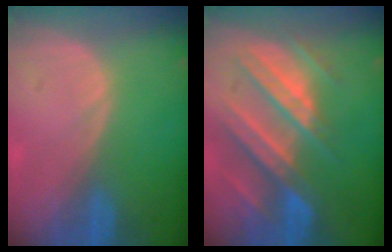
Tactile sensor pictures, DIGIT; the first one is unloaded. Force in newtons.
{"total": 10.5, "press": 9.3, "slide": 4.8}